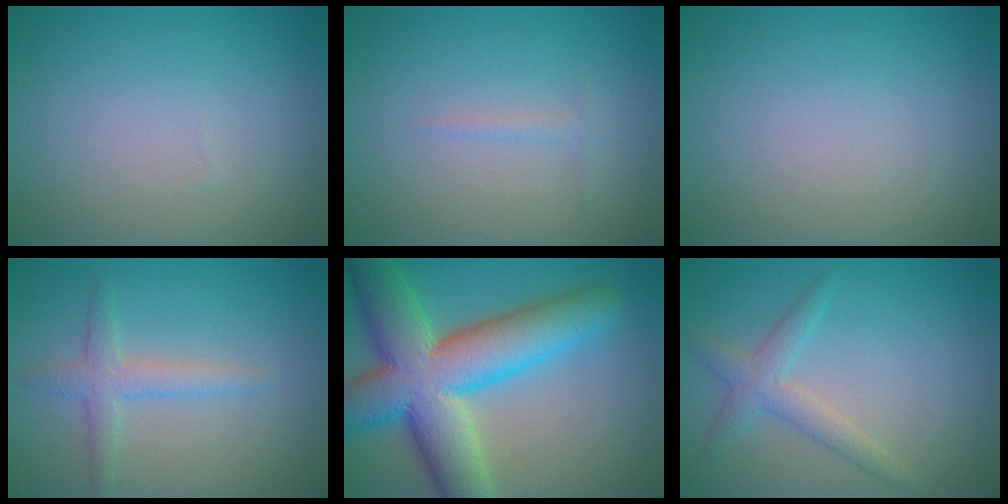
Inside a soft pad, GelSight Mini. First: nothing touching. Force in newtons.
{"total": 0.7, "press": 0.7, "slide": 0.0}
{"total": 0.0}
{"total": 2.4, "press": 2.4, "slide": 0.2}
{"total": 13.1, "press": 13.1, "slide": 0.6}
{"total": 2.5, "press": 2.5, "slide": 0.0}